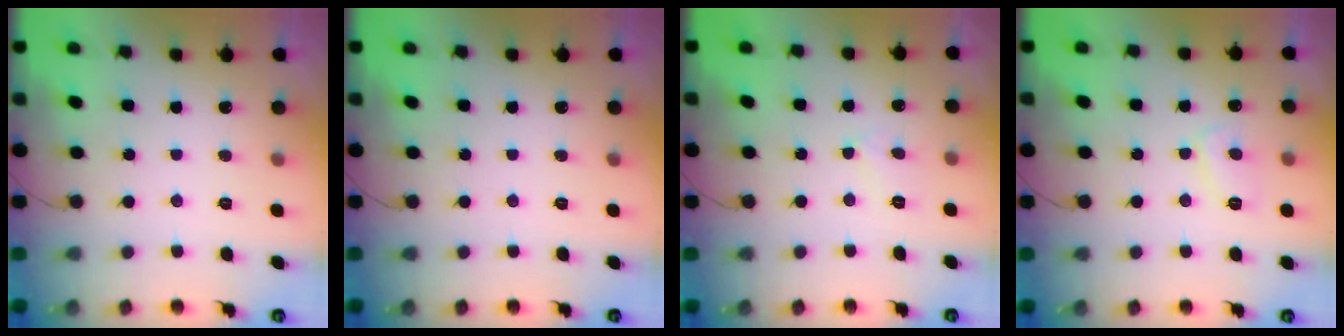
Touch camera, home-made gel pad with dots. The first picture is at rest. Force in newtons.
{"total": 0.0}
{"total": 3.5, "press": 3.5, "slide": 0.4}
{"total": 5.9, "press": 5.9, "slide": 0.4}